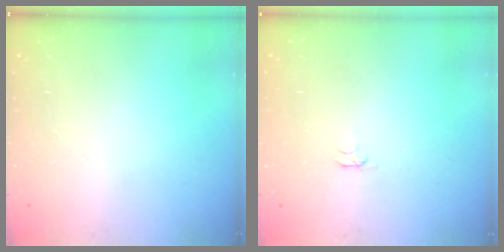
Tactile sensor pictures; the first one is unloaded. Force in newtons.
{"total": 2.4, "press": 2.3, "slide": 0.4}